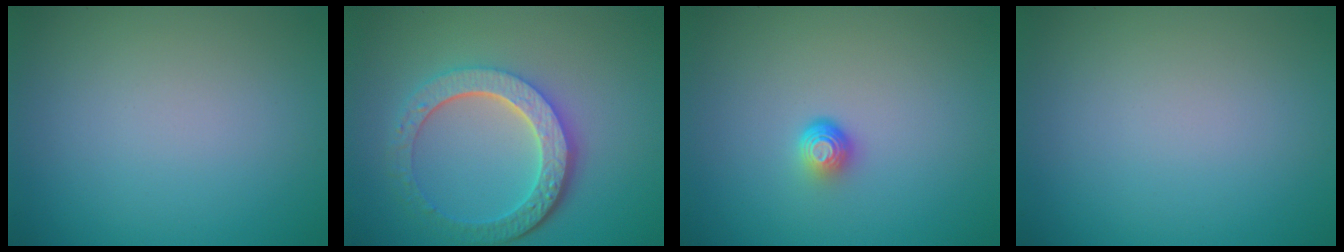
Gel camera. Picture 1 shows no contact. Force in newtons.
{"total": 6.2, "press": 4.6, "slide": 4.1}
{"total": 1.7, "press": 1.1, "slide": 1.3}
{"total": 0.0}